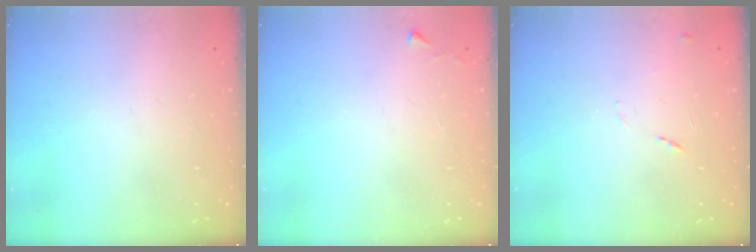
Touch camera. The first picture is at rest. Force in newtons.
{"total": 2.3, "press": 2.3, "slide": 0.4}
{"total": 7.6, "press": 7.6, "slide": 0.9}